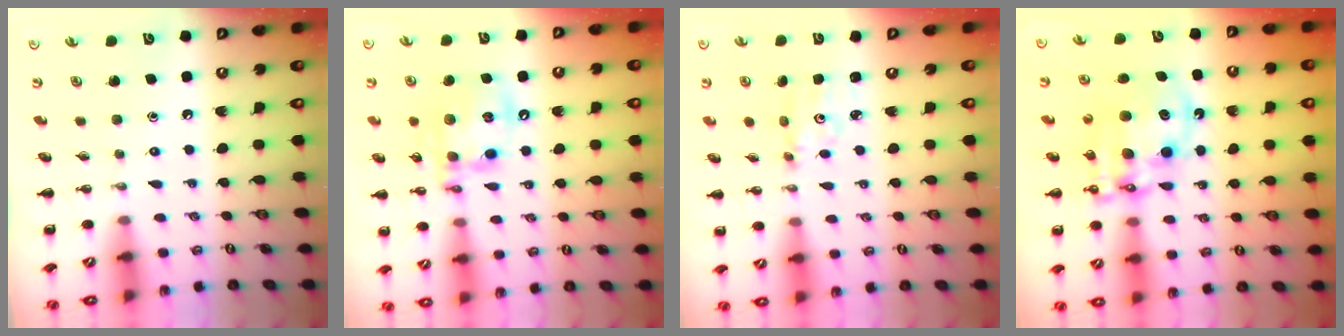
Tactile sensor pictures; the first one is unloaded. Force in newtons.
{"total": 14.2, "press": 13.9, "slide": 3.1}
{"total": 2.5, "press": 2.4, "slide": 0.4}
{"total": 13.5, "press": 13.1, "slide": 3.2}